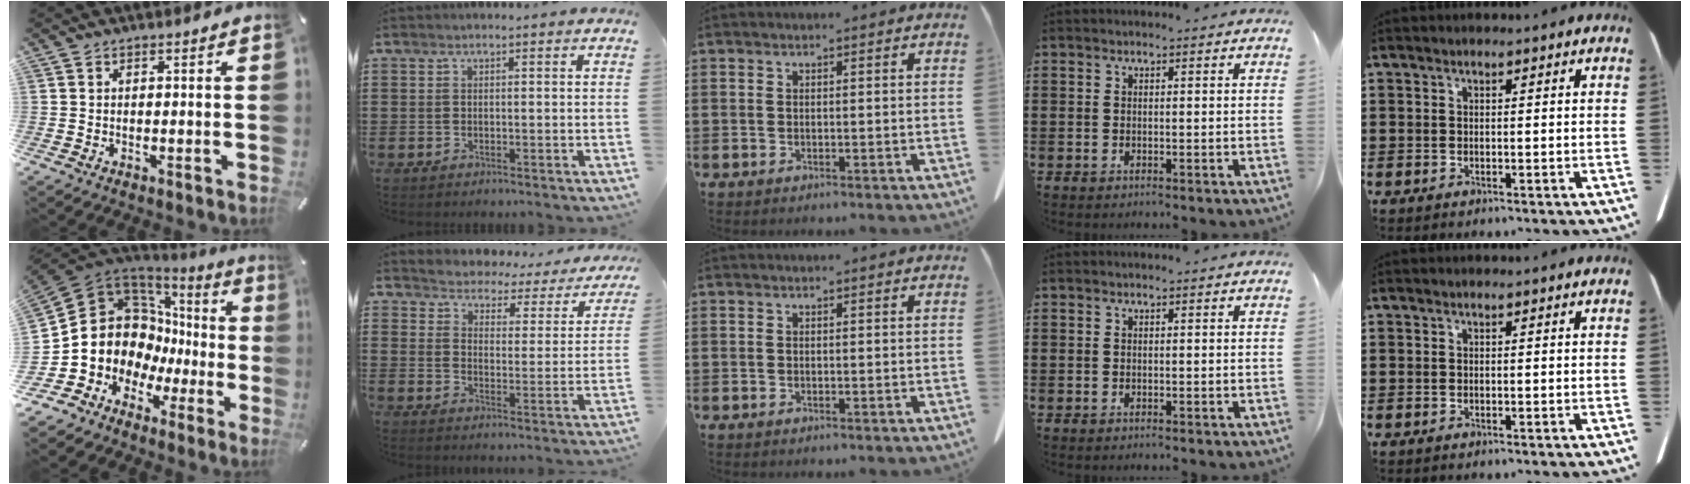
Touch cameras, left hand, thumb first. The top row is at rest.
{"thumb": {"total": 11.2, "force": [0.9, 10.5, 3.7], "torque": [-0.097, -0.059, 0.025]}, "index": {"total": 2.7, "force": [2.6, 0.5, -0.6], "torque": [-0.013, -0.030, 0.035]}}